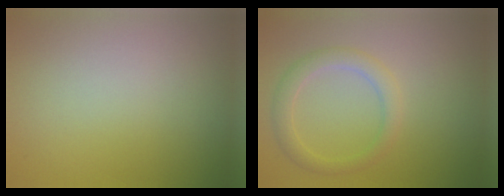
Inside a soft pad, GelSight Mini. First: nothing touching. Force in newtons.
{"total": 2.4, "press": 2.4, "slide": 0.2}